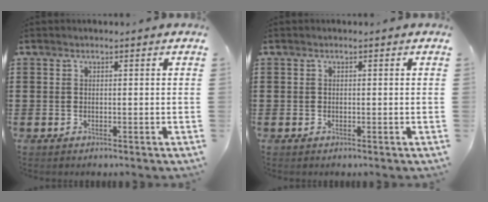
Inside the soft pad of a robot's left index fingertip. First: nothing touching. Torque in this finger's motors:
{"motor_torque": [0.00, -0.08, -0.01, -0.01]}